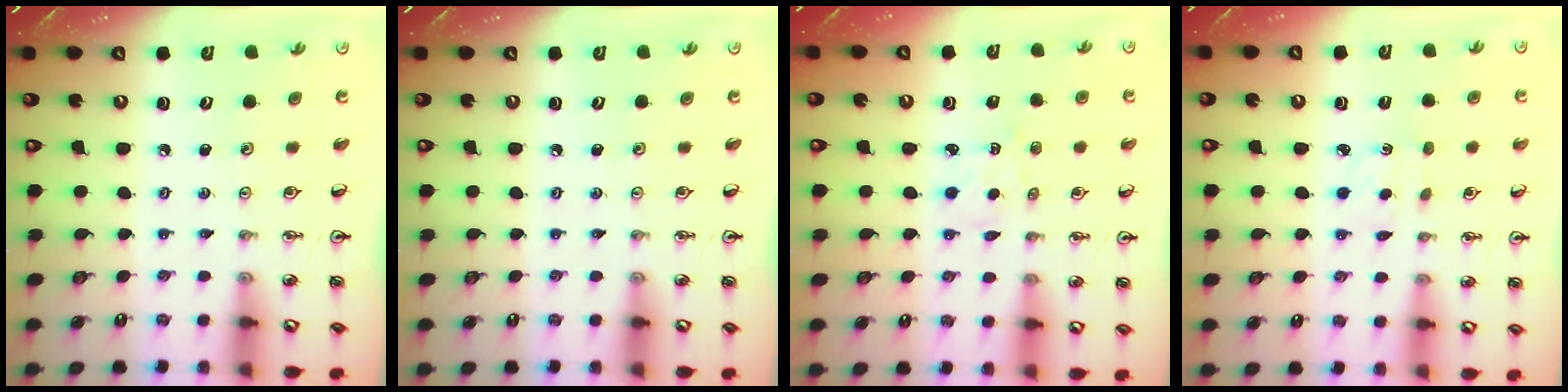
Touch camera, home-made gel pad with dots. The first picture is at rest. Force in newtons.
{"total": 0.0}
{"total": 2.9, "press": 2.8, "slide": 0.4}
{"total": 1.7, "press": 1.7, "slide": 0.5}